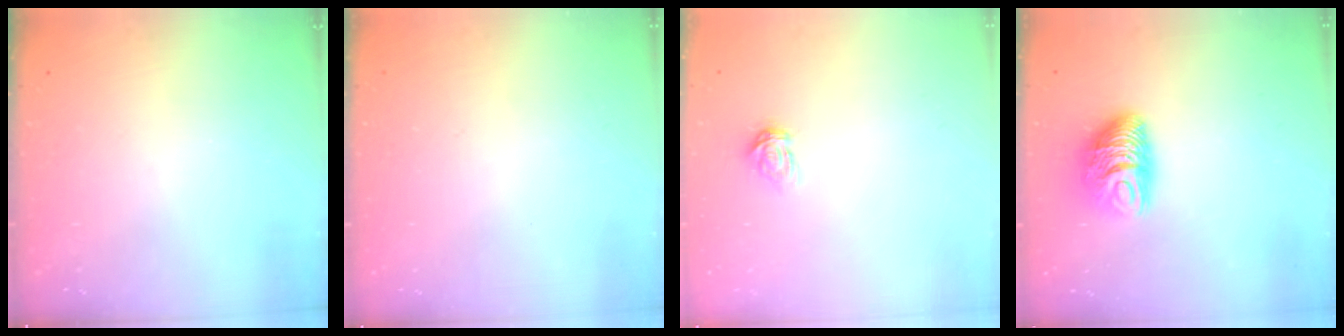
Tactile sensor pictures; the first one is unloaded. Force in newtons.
{"total": 0.0}
{"total": 3.5, "press": 3.5, "slide": 0.4}
{"total": 8.9, "press": 8.9, "slide": 0.8}